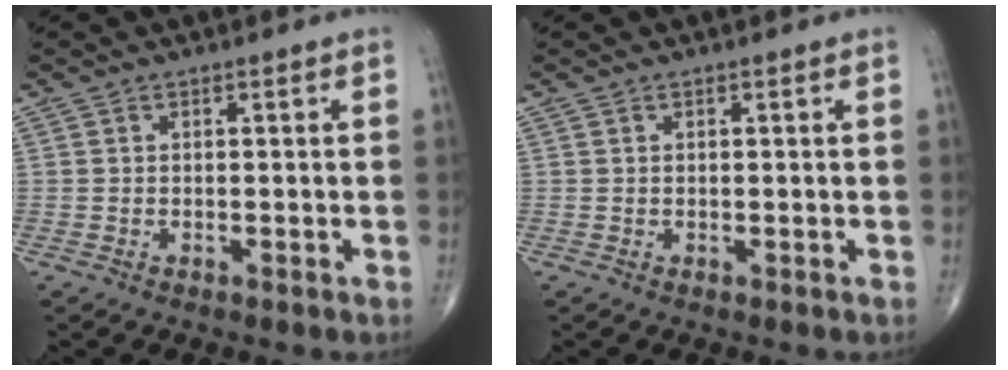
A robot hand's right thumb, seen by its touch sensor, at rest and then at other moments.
{"total": 0.0}